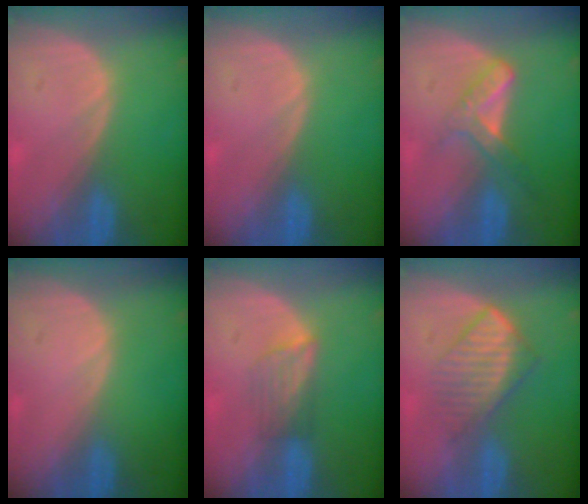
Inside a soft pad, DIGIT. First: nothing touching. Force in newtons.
{"total": 0.0}
{"total": 5.4, "press": 4.7, "slide": 2.7}
{"total": 0.0}
{"total": 3.5, "press": 3.2, "slide": 1.4}
{"total": 6.8, "press": 6.1, "slide": 3.0}